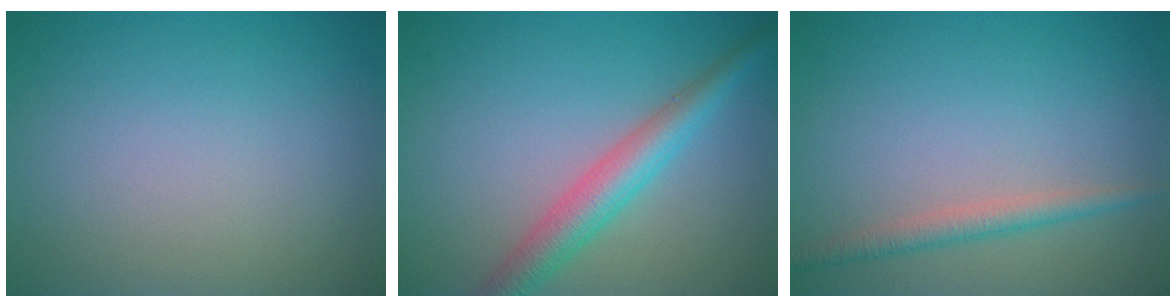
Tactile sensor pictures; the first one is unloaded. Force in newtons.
{"total": 4.1, "press": 4.1, "slide": 0.0}
{"total": 2.1, "press": 2.1, "slide": 0.1}